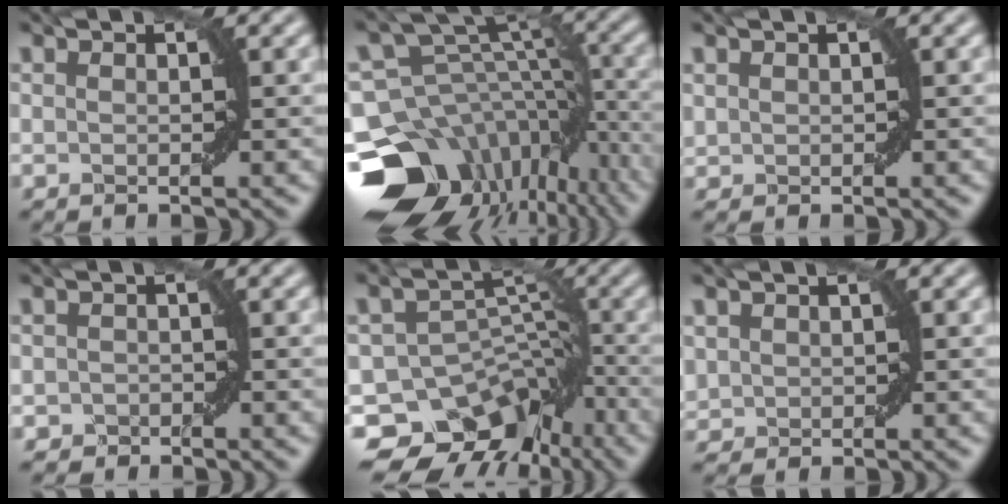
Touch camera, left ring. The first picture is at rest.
{"total": 16.7, "force": [-9.0, 11.3, 8.4], "torque": [-0.182, -0.013, -0.118]}
{"total": 0.6, "force": [0.4, 0.5, 0.1], "torque": [-0.004, 0.003, 0.010]}
{"total": 0.9, "force": [-0.7, 0.6, -0.1], "torque": [0.008, 0.002, -0.012]}
{"total": 12.3, "force": [-8.5, 8.4, 3.1], "torque": [-0.049, 0.007, -0.109]}
{"total": 1.5, "force": [0.4, 1.3, 0.5], "torque": [-0.013, 0.001, 0.011]}